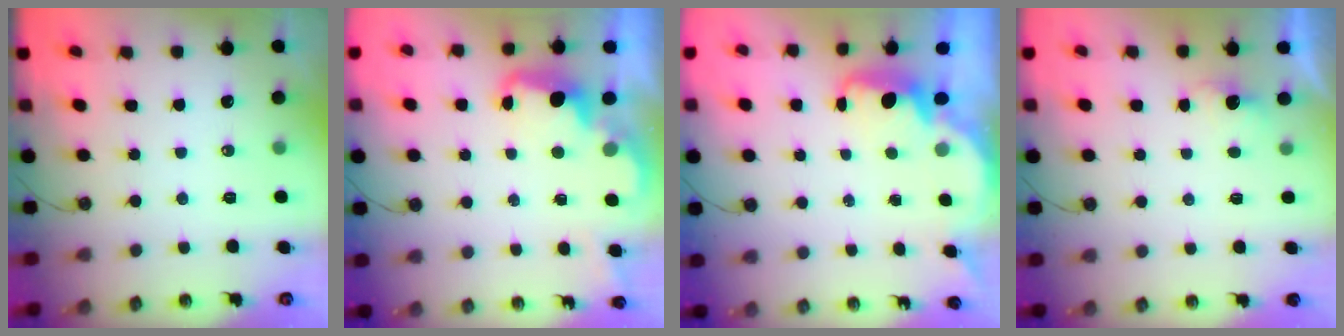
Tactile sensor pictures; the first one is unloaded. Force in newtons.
{"total": 2.7, "press": 2.6, "slide": 0.7}
{"total": 2.2, "press": 2.1, "slide": 0.6}
{"total": 1.9, "press": 1.7, "slide": 0.8}